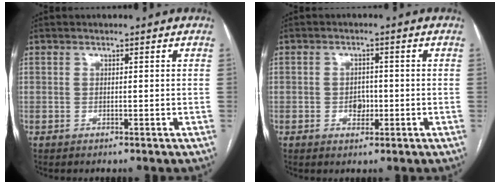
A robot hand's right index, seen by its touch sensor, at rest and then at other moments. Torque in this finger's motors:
{"motor_torque": [0.46, -0.06, 0.22, 0.04]}